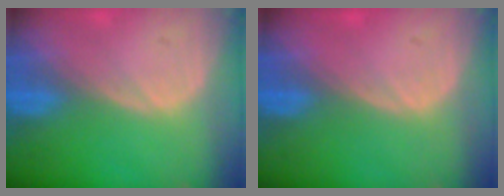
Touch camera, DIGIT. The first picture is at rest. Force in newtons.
{"total": 0.5, "press": 0.1, "slide": 0.5}